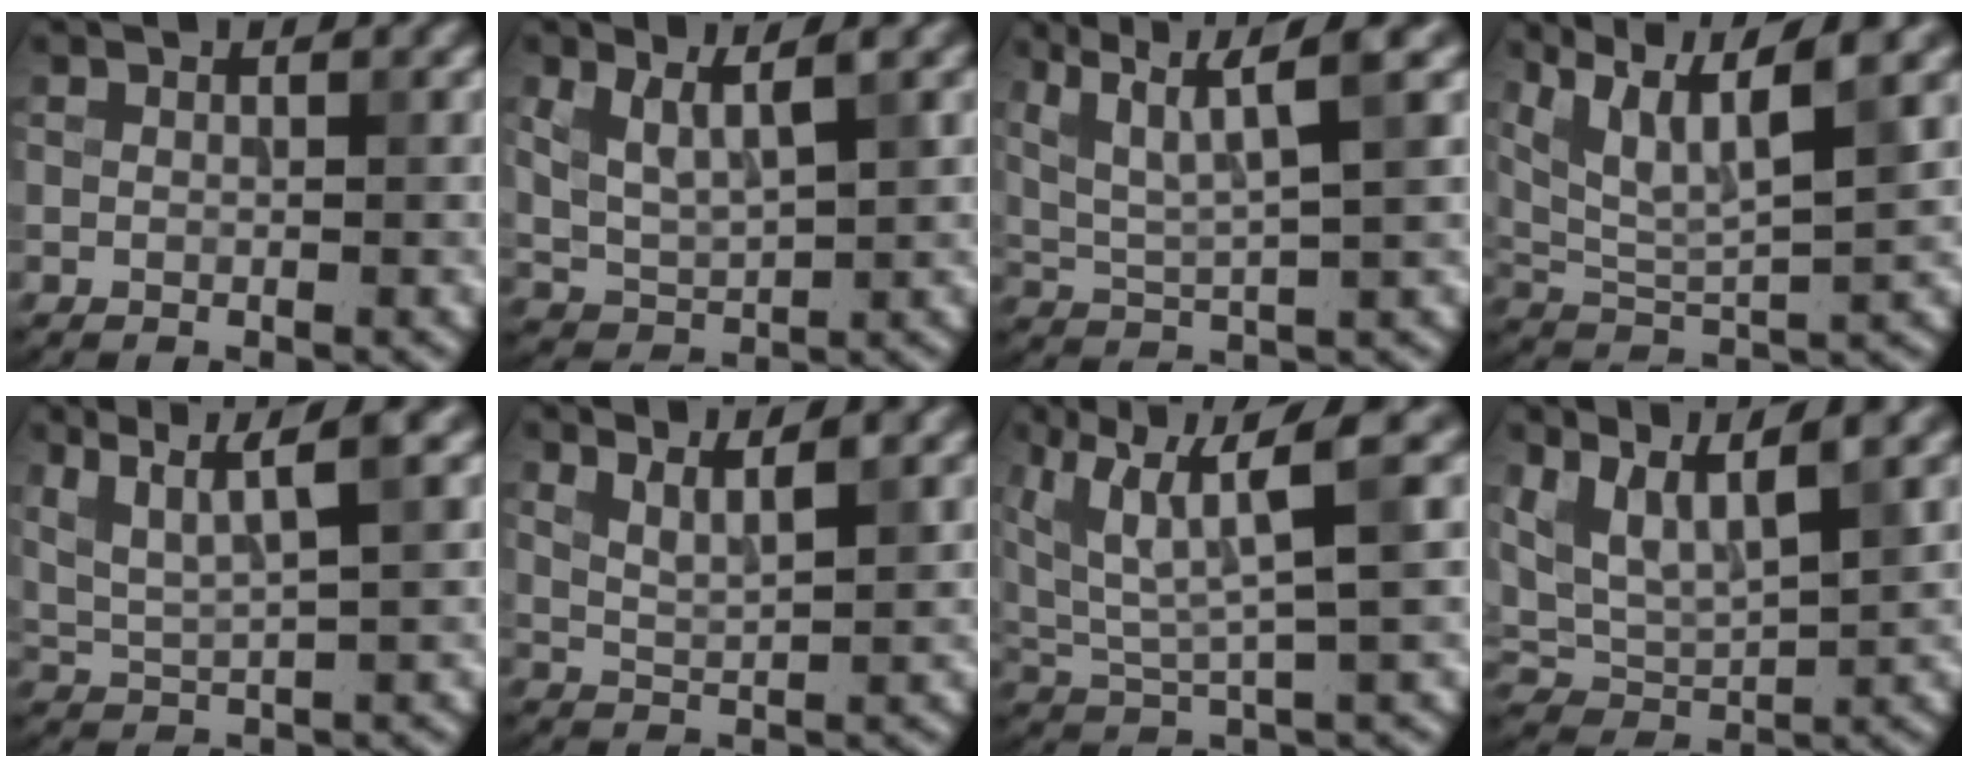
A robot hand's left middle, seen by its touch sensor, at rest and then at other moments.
{"total": 3.7, "force": [1.9, 1.4, 2.9], "torque": [-0.067, -0.004, 0.041]}
{"total": 6.4, "force": [3.1, 1.4, 5.4], "torque": [-0.095, 0.006, 0.062]}
{"total": 8.5, "force": [4.9, 2.3, 6.5], "torque": [-0.121, 0.012, 0.086]}
{"total": 5.1, "force": [2.9, 0.8, 4.1], "torque": [-0.079, 0.003, 0.062]}
{"total": 2.8, "force": [2.2, 0.6, 1.7], "torque": [-0.023, 0.000, 0.037]}
{"total": 7.6, "force": [3.4, 1.8, 6.5], "torque": [-0.137, 0.006, 0.070]}
{"total": 5.8, "force": [3.6, 1.7, 4.2], "torque": [-0.097, 0.001, 0.073]}